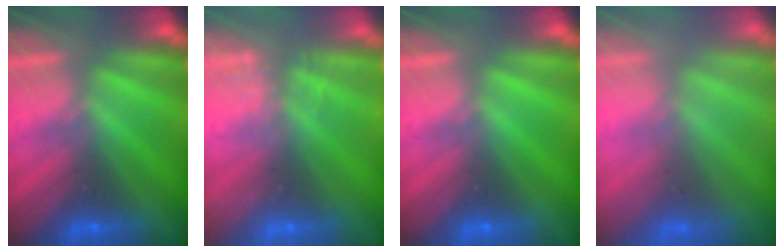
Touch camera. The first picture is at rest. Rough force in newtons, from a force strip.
{"total": 2.4}
{"total": 0.0}
{"total": 7.1}